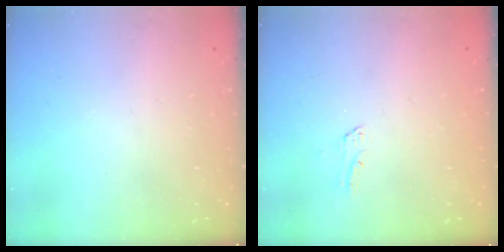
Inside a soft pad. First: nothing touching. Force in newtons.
{"total": 1.5, "press": 1.4, "slide": 0.1}